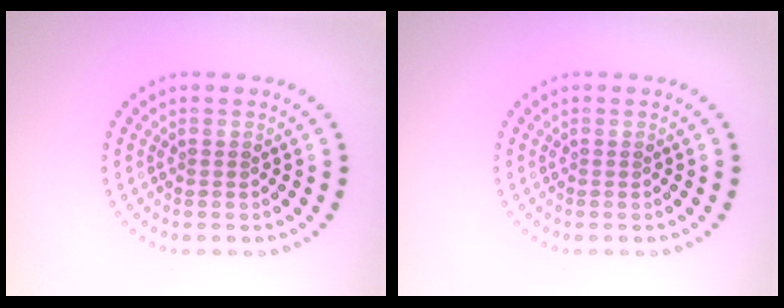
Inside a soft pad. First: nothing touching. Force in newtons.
{"total": 0.0}